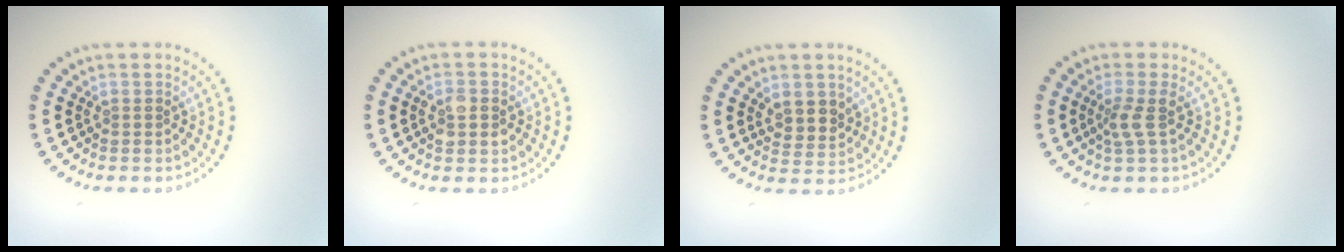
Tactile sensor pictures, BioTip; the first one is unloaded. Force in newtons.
{"total": 2.7, "press": 2.7, "slide": 0.1}
{"total": 2.4, "press": 2.2, "slide": 1.0}
{"total": 1.9, "press": 1.4, "slide": 1.3}